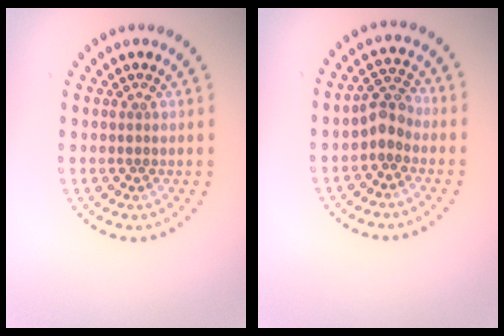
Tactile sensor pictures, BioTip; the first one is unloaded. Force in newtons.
{"total": 2.6, "press": 2.4, "slide": 1.2}